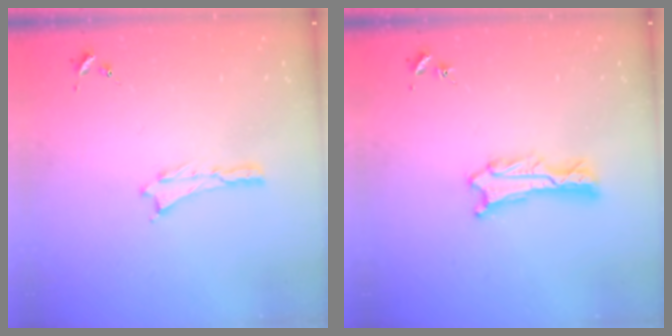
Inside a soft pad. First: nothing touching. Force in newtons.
{"total": 1.2, "press": 1.2, "slide": 0.1}